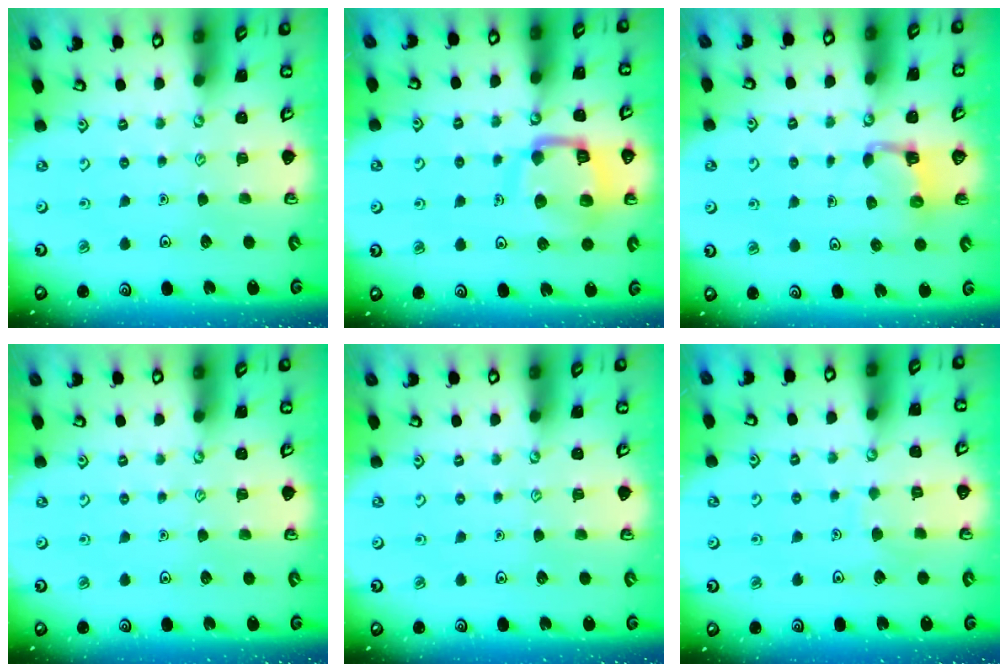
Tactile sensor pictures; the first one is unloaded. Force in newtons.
{"total": 15.5, "press": 15.4, "slide": 1.6}
{"total": 3.4, "press": 3.4, "slide": 0.6}
{"total": 0.0}
{"total": 0.0}
{"total": 4.6, "press": 4.6, "slide": 0.3}